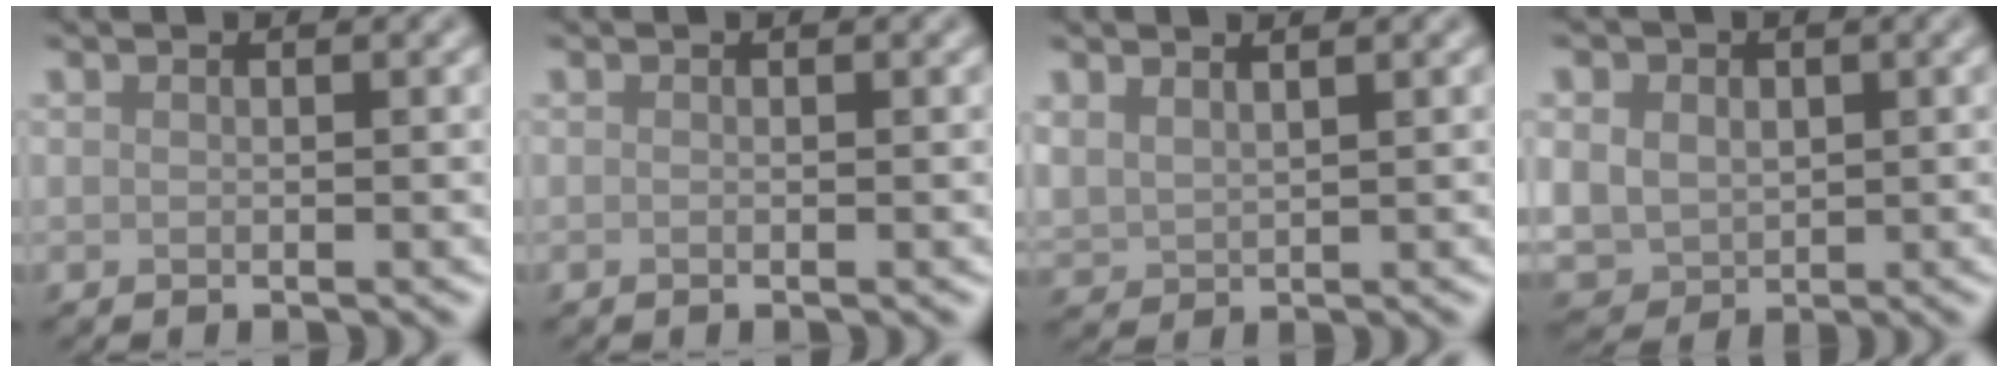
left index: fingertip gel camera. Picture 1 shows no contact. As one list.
[{"total": 0.0}, {"total": 1.6, "force": [1.5, 0.4, 0.5], "torque": [-0.014, 0.004, 0.033]}, {"total": 6.7, "force": [1.4, 5.6, 3.4], "torque": [-0.066, 0.019, 0.011]}]